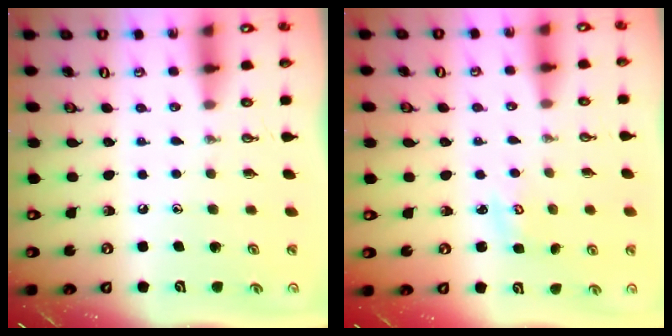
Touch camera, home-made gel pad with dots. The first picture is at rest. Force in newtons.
{"total": 2.5, "press": 2.5, "slide": 0.3}